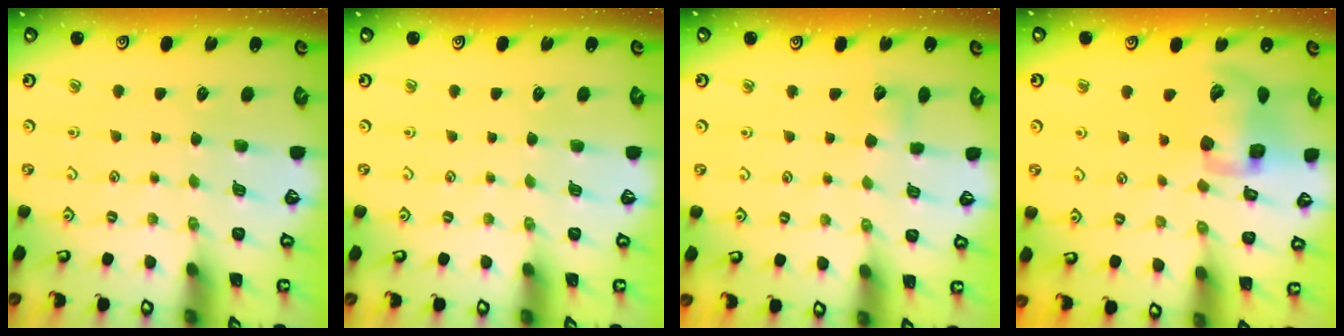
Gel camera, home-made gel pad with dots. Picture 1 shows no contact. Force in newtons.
{"total": 0.0}
{"total": 2.5, "press": 2.5, "slide": 0.3}
{"total": 14.6, "press": 14.4, "slide": 2.4}